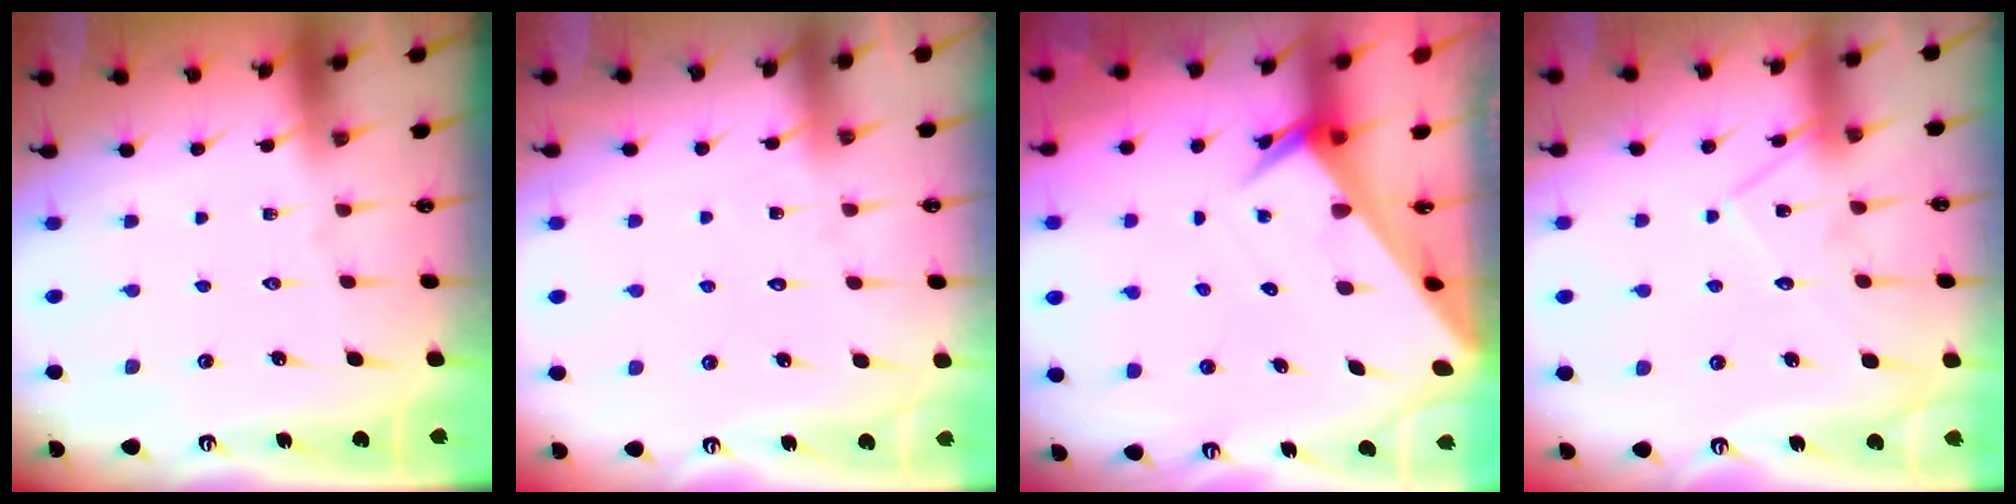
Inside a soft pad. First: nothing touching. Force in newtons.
{"total": 6.0, "press": 6.0, "slide": 0.6}
{"total": 3.9, "press": 3.9, "slide": 0.2}
{"total": 11.8, "press": 11.8, "slide": 0.8}